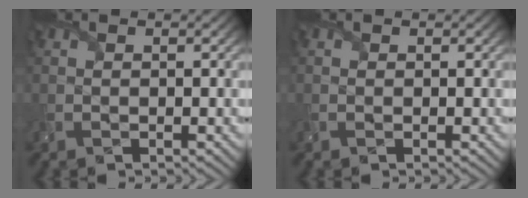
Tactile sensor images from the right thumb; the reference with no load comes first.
{"total": 0.0}